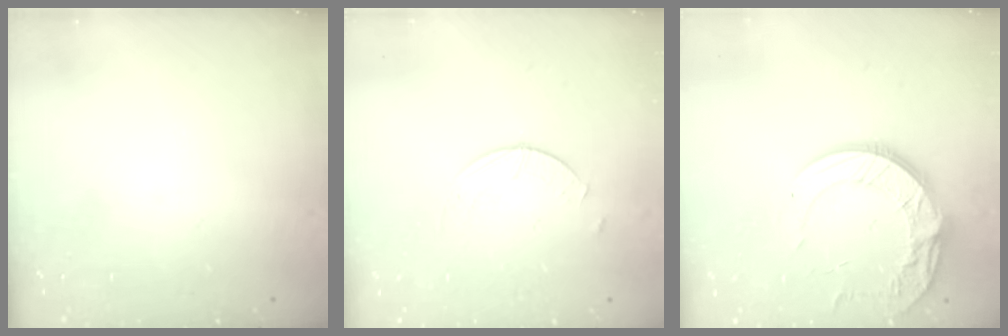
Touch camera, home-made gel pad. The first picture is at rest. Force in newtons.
{"total": 0.9, "press": 0.9, "slide": 0.2}
{"total": 13.6, "press": 13.5, "slide": 1.2}